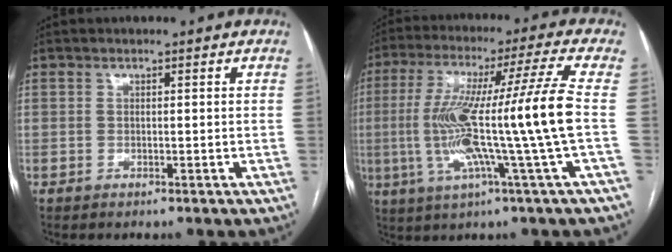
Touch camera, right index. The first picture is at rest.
{"total": 16.9, "force": [-2.2, -2.5, 16.6], "torque": [-0.302, 0.001, -0.047]}